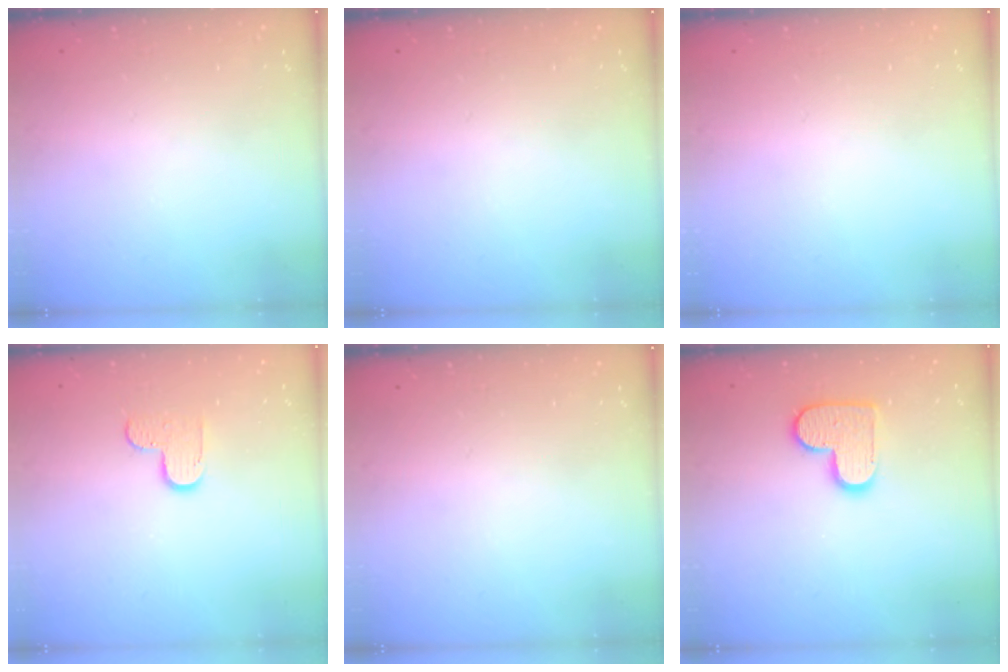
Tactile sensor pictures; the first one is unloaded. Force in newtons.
{"total": 0.0}
{"total": 0.0}
{"total": 5.8, "press": 5.8, "slide": 0.4}
{"total": 0.0}
{"total": 11.3, "press": 11.3, "slide": 0.8}